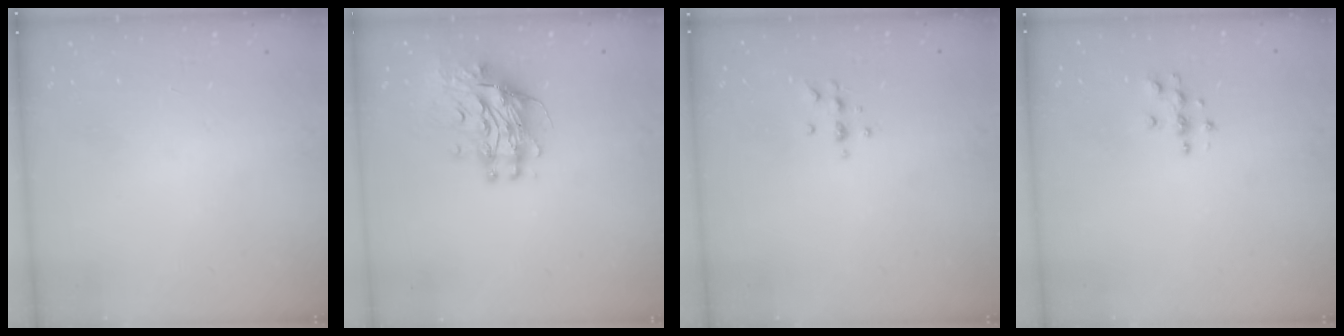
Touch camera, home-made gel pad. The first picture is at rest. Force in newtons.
{"total": 12.0, "press": 11.9, "slide": 1.1}
{"total": 4.0, "press": 3.8, "slide": 1.2}
{"total": 3.8, "press": 3.8, "slide": 0.4}